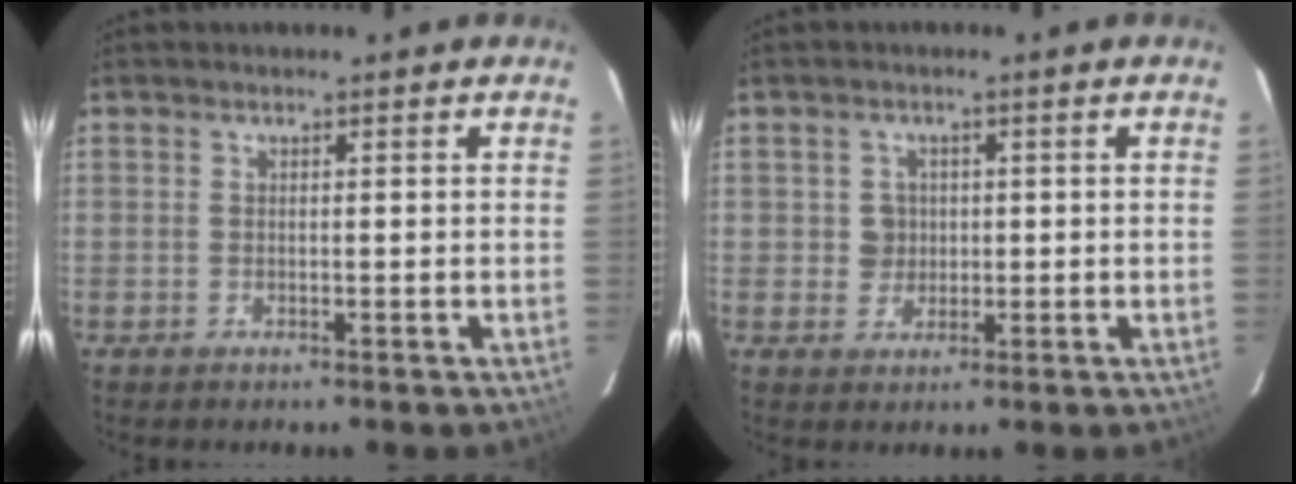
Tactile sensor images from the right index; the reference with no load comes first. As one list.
[{"total": 3.1, "force": [0.4, 3.0, 0.3], "torque": [-0.002, 0.011, 0.010]}]